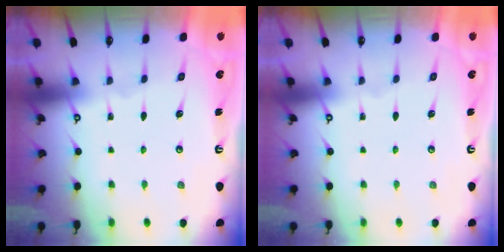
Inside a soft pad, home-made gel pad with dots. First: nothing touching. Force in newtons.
{"total": 0.0}